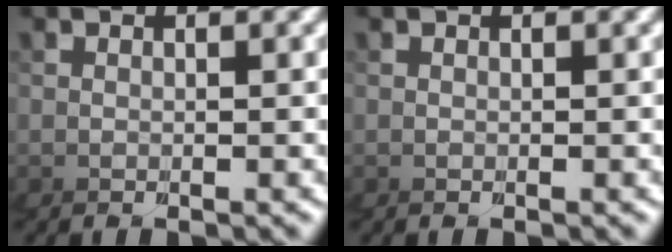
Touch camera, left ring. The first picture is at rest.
{"total": 0.0}